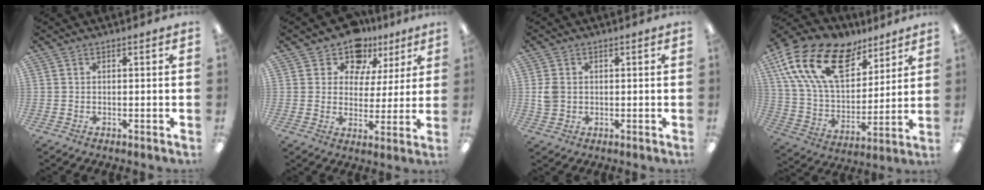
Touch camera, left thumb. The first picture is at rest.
{"total": 10.4, "force": [7.8, 6.6, 2.2], "torque": [-0.047, -0.053, 0.146]}
{"total": 3.8, "force": [0.3, 3.1, 2.2], "torque": [-0.035, 0.004, 0.006]}
{"total": 21.9, "force": [11.7, 12.3, 13.9], "torque": [-0.277, -0.050, 0.214]}